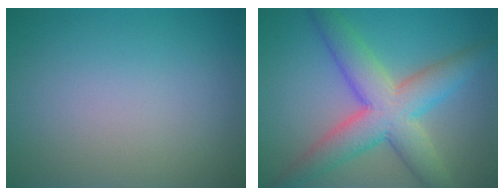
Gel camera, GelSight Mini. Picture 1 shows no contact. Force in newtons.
{"total": 8.0, "press": 8.0, "slide": 0.5}